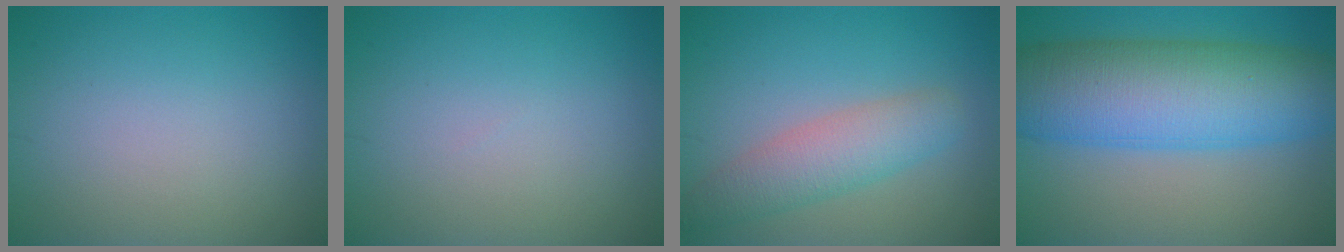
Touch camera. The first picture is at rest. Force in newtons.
{"total": 0.0}
{"total": 4.1, "press": 4.1, "slide": 0.3}
{"total": 12.2, "press": 12.2, "slide": 0.1}